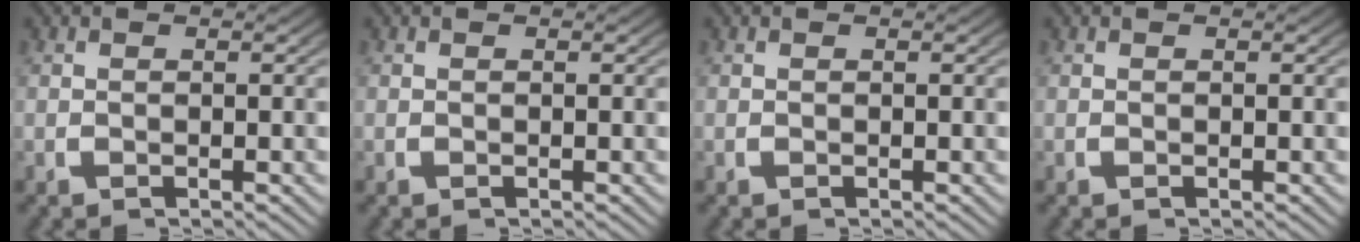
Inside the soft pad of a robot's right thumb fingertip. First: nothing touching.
{"total": 0.0}
{"total": 0.0}
{"total": 0.0}